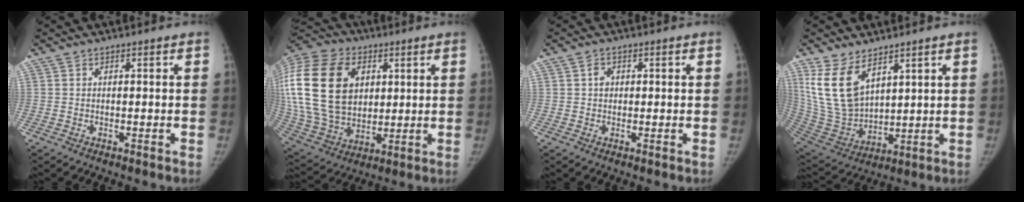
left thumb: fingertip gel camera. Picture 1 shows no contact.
{"total": 32.8, "force": [7.8, 23.2, 21.8], "torque": [-0.498, 0.037, 0.162]}
{"total": 2.0, "force": [0.5, 1.7, 0.9], "torque": [-0.004, 0.001, 0.005]}
{"total": 14.2, "force": [7.6, 8.2, 8.8], "torque": [-0.155, -0.037, 0.178]}